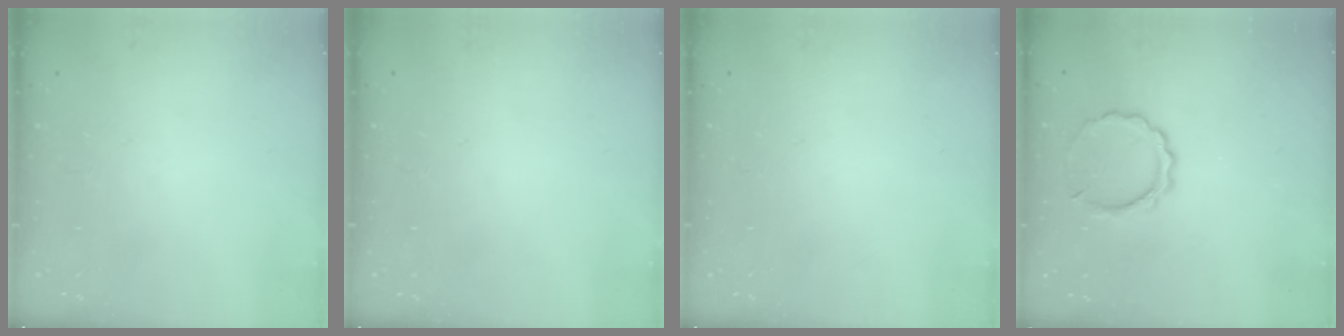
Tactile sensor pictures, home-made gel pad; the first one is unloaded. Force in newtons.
{"total": 0.0}
{"total": 0.0}
{"total": 7.6, "press": 7.5, "slide": 0.5}